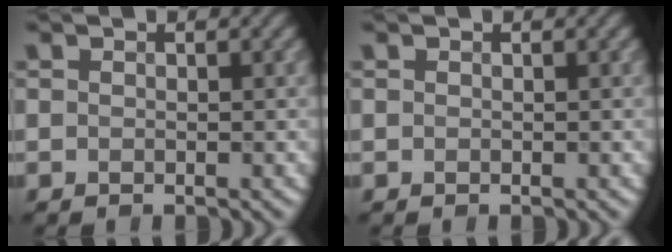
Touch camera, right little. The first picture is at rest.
{"total": 0.0}